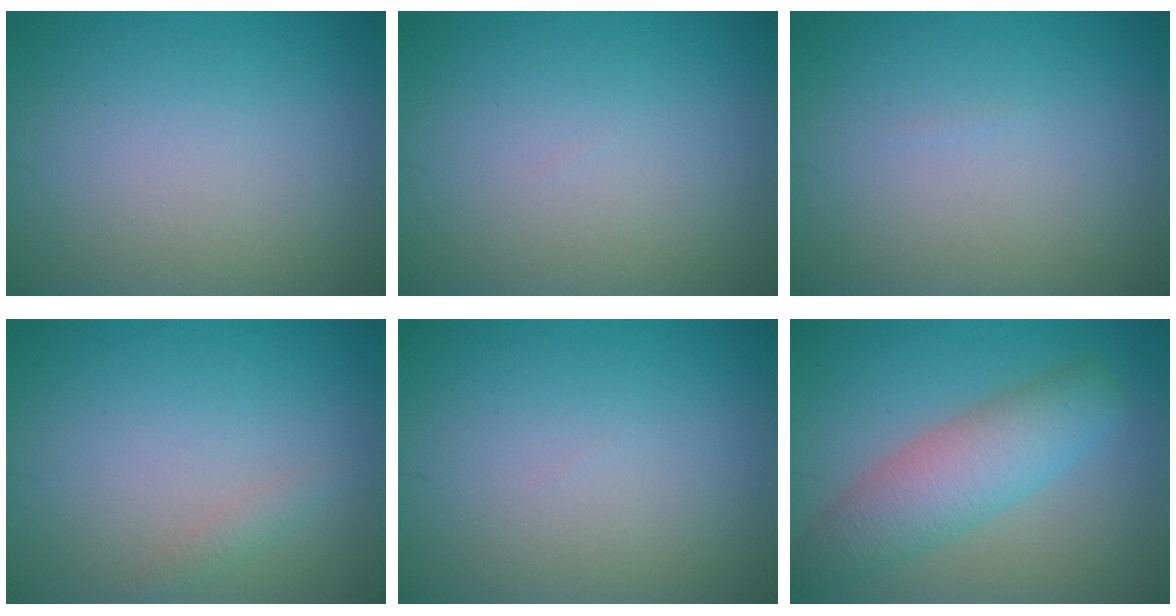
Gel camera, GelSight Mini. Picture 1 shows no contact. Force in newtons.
{"total": 0.0}
{"total": 0.0}
{"total": 0.8, "press": 0.8, "slide": 0.1}
{"total": 0.0}
{"total": 5.6, "press": 5.6, "slide": 0.3}